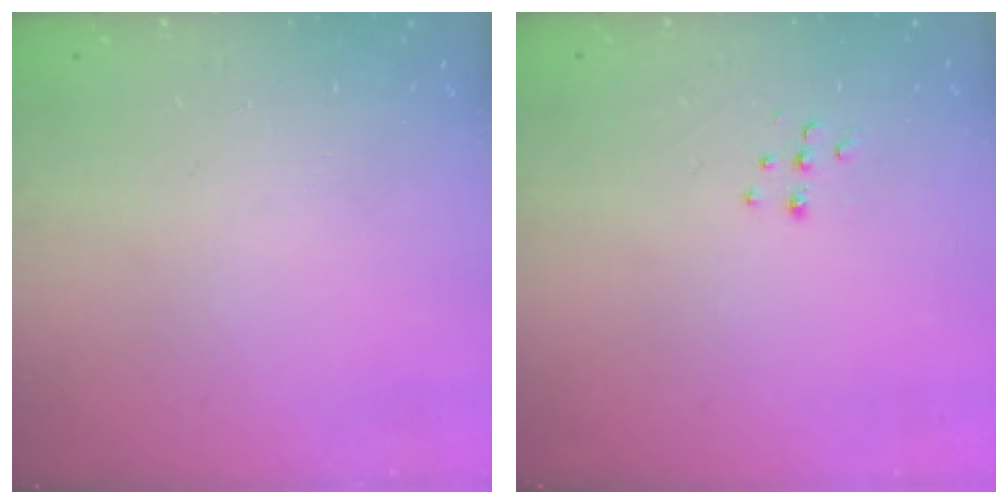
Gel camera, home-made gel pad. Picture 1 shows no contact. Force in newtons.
{"total": 6.7, "press": 6.7, "slide": 0.4}